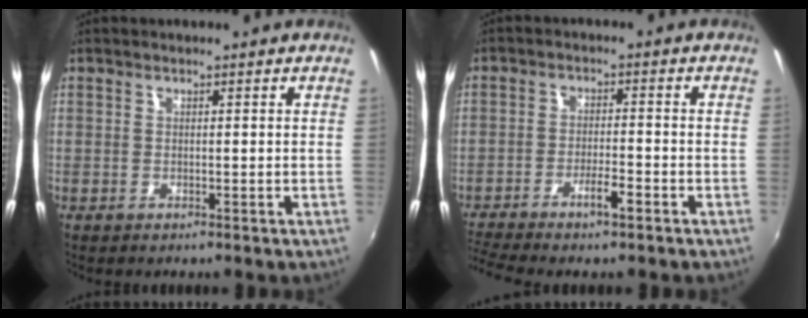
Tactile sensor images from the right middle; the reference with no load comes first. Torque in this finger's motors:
{"motor_torque": [1.07, -1.07, 0.11, 0.06]}